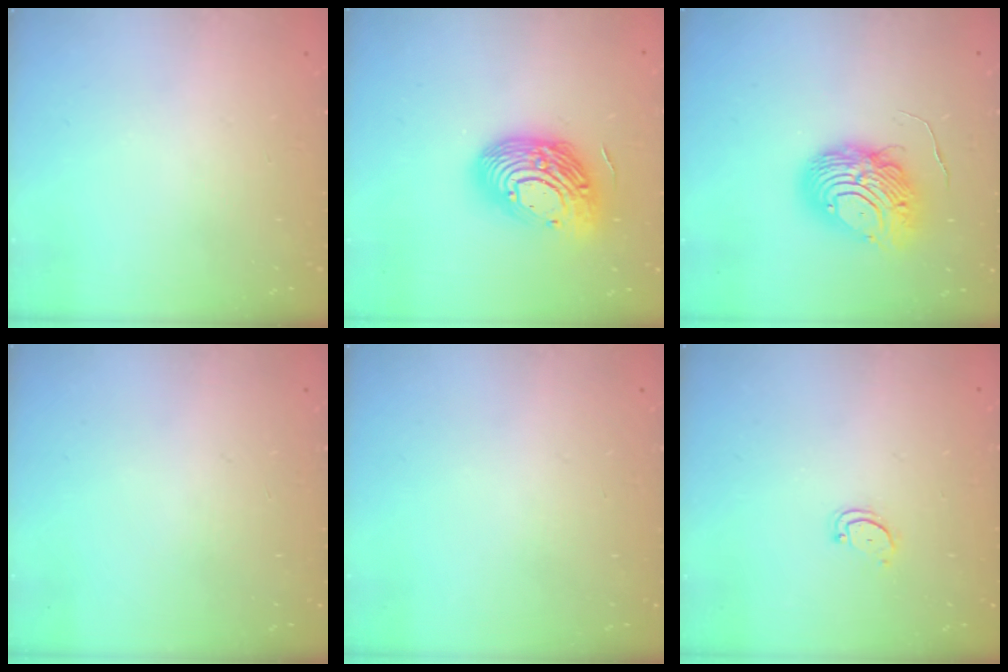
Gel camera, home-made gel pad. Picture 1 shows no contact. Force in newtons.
{"total": 17.9, "press": 17.9, "slide": 1.2}
{"total": 10.2, "press": 10.2, "slide": 1.1}
{"total": 0.0}
{"total": 0.0}
{"total": 3.0, "press": 3.0, "slide": 0.2}